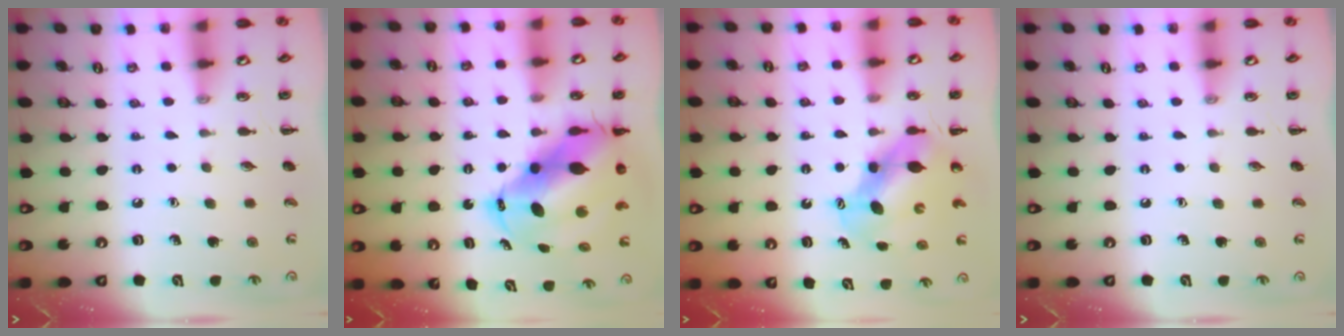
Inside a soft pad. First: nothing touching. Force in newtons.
{"total": 13.3, "press": 12.8, "slide": 3.6}
{"total": 6.2, "press": 6.0, "slide": 1.5}
{"total": 0.0}